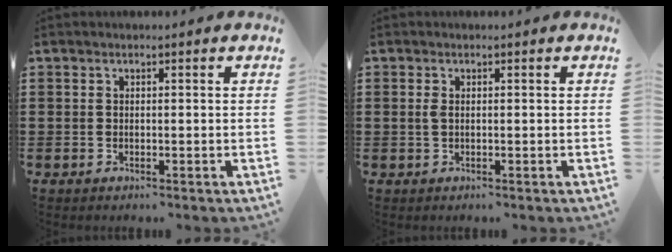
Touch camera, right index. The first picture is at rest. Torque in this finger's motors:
{"motor_torque": [0.43, 0.01, 0.24, 0.07]}